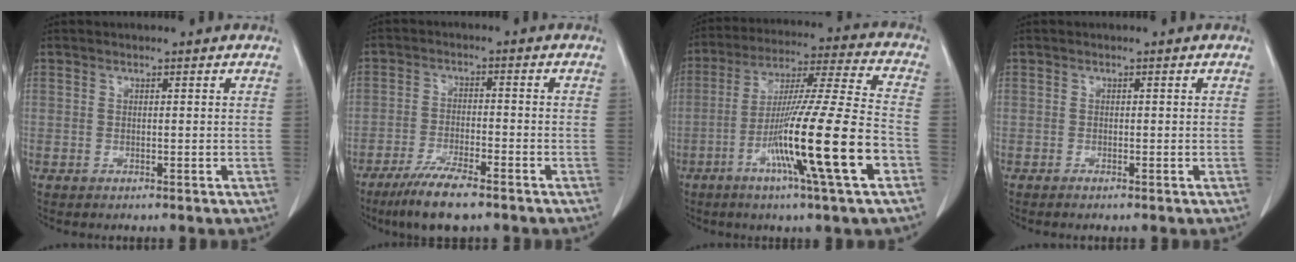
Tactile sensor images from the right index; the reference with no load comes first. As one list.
[{"total": 8.2, "force": [-6.1, 1.0, 5.4], "torque": [-0.099, -0.019, -0.106]}, {"total": 18.9, "force": [-7.1, -0.8, 17.5], "torque": [-0.316, -0.020, -0.127]}, {"total": 0.5, "force": [-0.4, -0.1, 0.3], "torque": [-0.009, 0.000, -0.008]}]